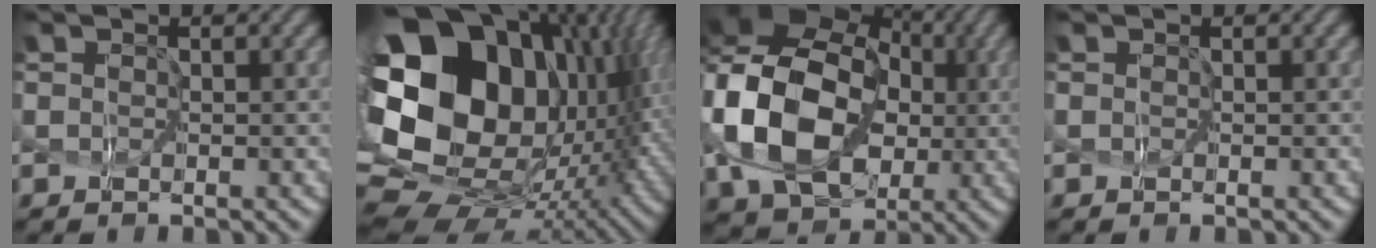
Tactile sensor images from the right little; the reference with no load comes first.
{"total": 20.4, "force": [2.6, 14.0, 14.6], "torque": [-0.308, -0.014, 0.082]}
{"total": 15.1, "force": [-0.7, 11.7, 9.5], "torque": [-0.209, -0.015, -0.007]}
{"total": 0.0}